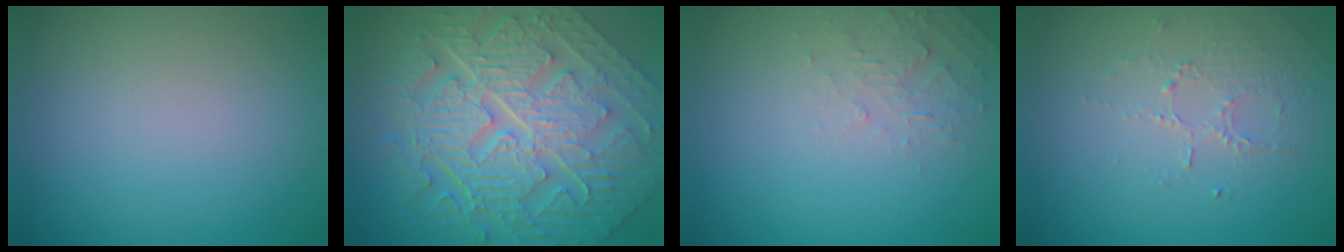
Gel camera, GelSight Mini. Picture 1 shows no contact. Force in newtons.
{"total": 11.4, "press": 7.7, "slide": 8.4}
{"total": 1.7, "press": 1.7, "slide": 0.2}
{"total": 1.6, "press": 1.0, "slide": 1.3}